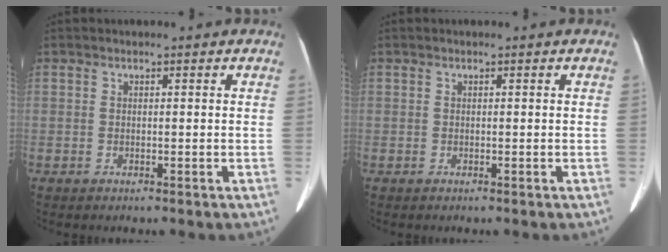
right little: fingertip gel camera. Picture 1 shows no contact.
{"total": 0.0}